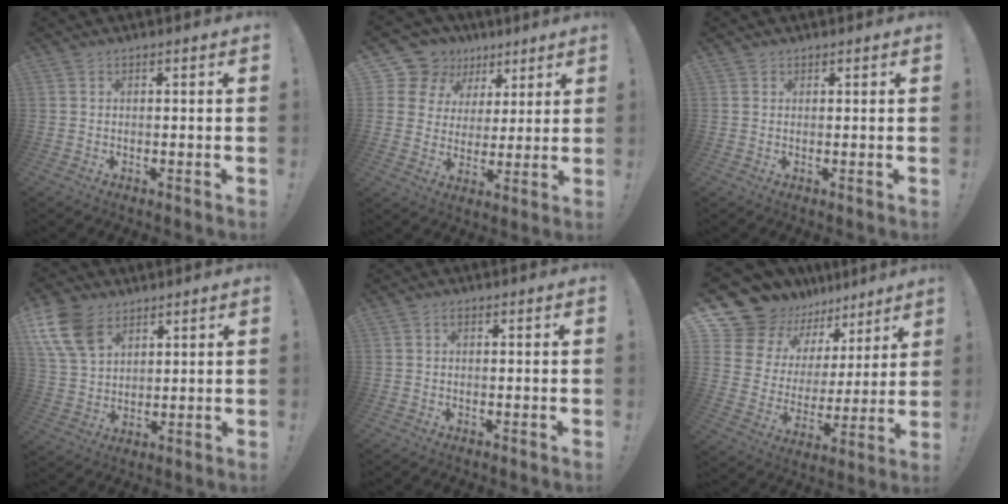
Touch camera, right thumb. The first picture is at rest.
{"total": 12.4, "force": [7.0, 9.7, 3.6], "torque": [-0.060, -0.048, 0.144]}
{"total": 1.0, "force": [0.8, 0.6, 0.1], "torque": [0.005, -0.003, 0.014]}
{"total": 13.0, "force": [7.5, 8.3, 6.6], "torque": [-0.133, -0.030, 0.148]}
{"total": 0.8, "force": [0.1, 0.2, 0.8], "torque": [-0.010, 0.000, 0.000]}
{"total": 13.6, "force": [11.5, 6.9, 2.6], "torque": [-0.059, -0.101, 0.224]}